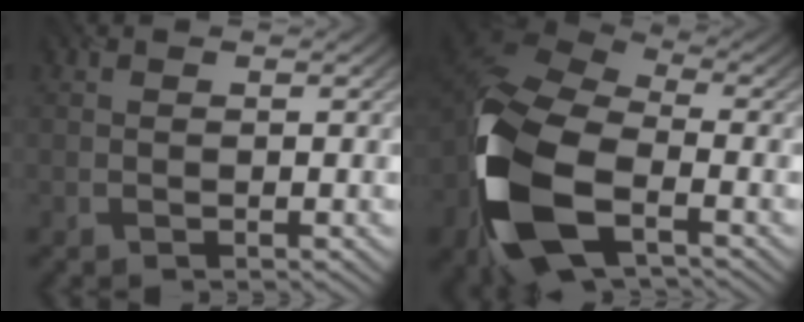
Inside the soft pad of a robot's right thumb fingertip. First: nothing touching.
{"total": 14.7, "force": [-5.2, 8.2, 11.0], "torque": [-0.263, -0.018, -0.104]}